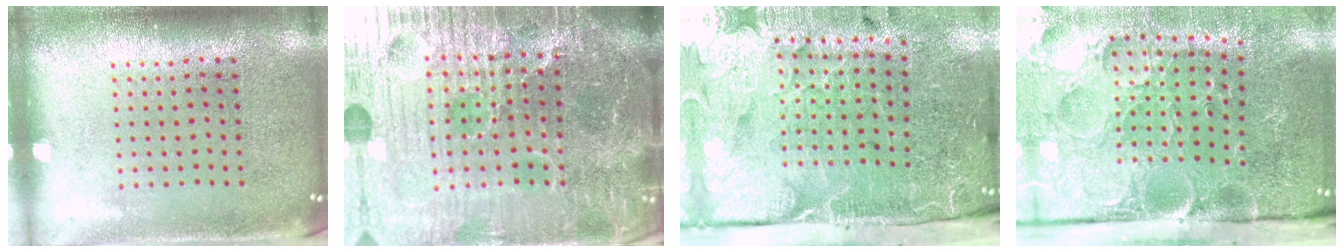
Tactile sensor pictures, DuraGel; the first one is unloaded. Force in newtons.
{"total": 6.8, "press": 6.2, "slide": 2.8}
{"total": 5.2, "press": 4.0, "slide": 3.3}
{"total": 5.3, "press": 4.1, "slide": 3.4}